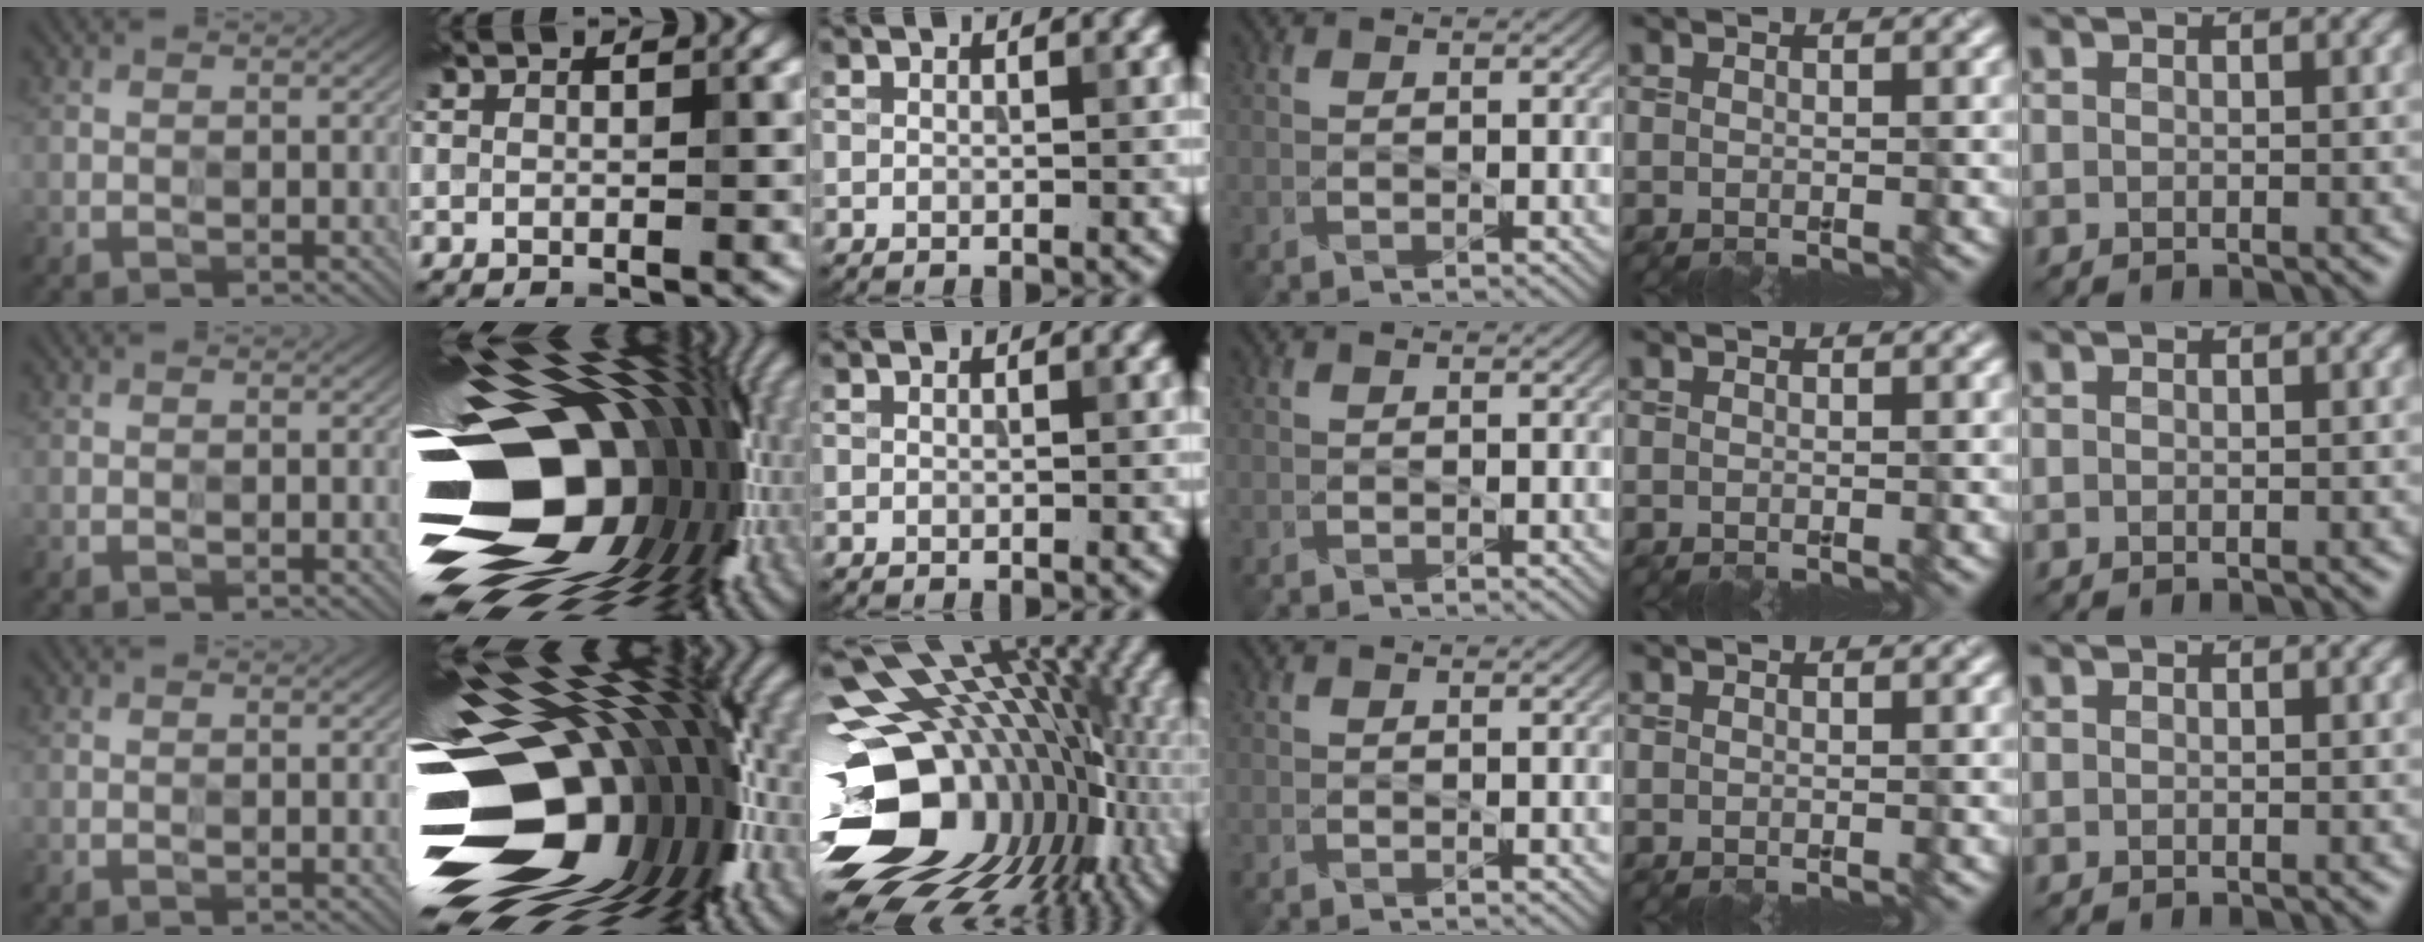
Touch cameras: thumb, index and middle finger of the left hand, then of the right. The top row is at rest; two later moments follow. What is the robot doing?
{"motion": "wipe", "object": "paper plate"}